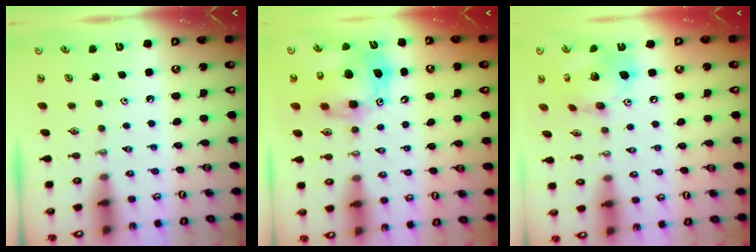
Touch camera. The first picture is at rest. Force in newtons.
{"total": 14.1, "press": 14.0, "slide": 1.8}
{"total": 16.1, "press": 16.0, "slide": 1.9}